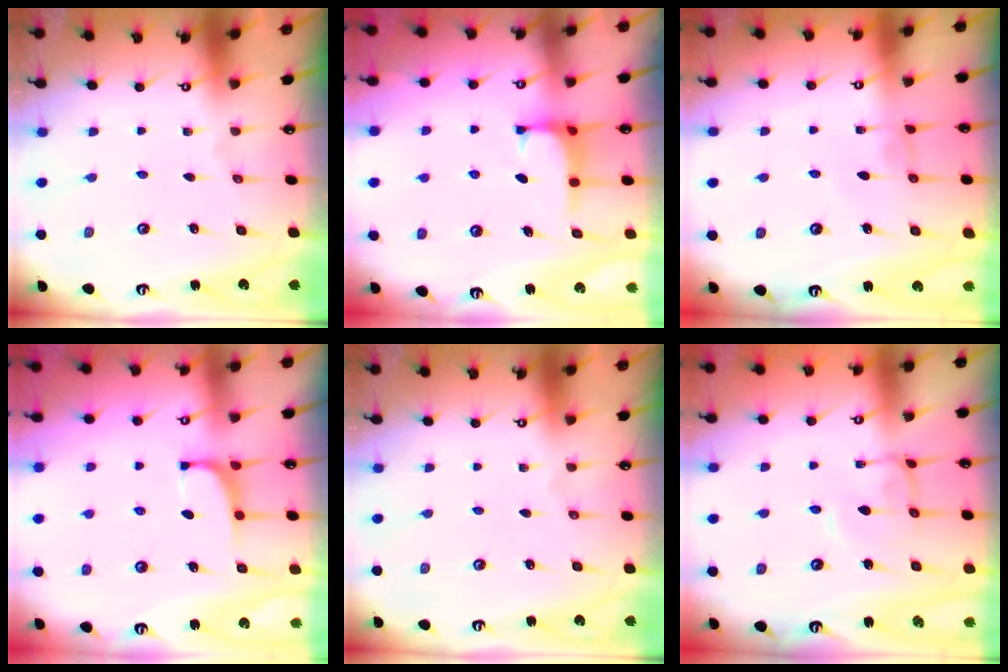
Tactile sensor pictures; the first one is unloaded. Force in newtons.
{"total": 0.5, "press": 0.4, "slide": 0.3}
{"total": 0.8, "press": 0.6, "slide": 0.5}
{"total": 1.4, "press": 1.3, "slide": 0.7}
{"total": 0.0}
{"total": 0.7, "press": 0.5, "slide": 0.4}